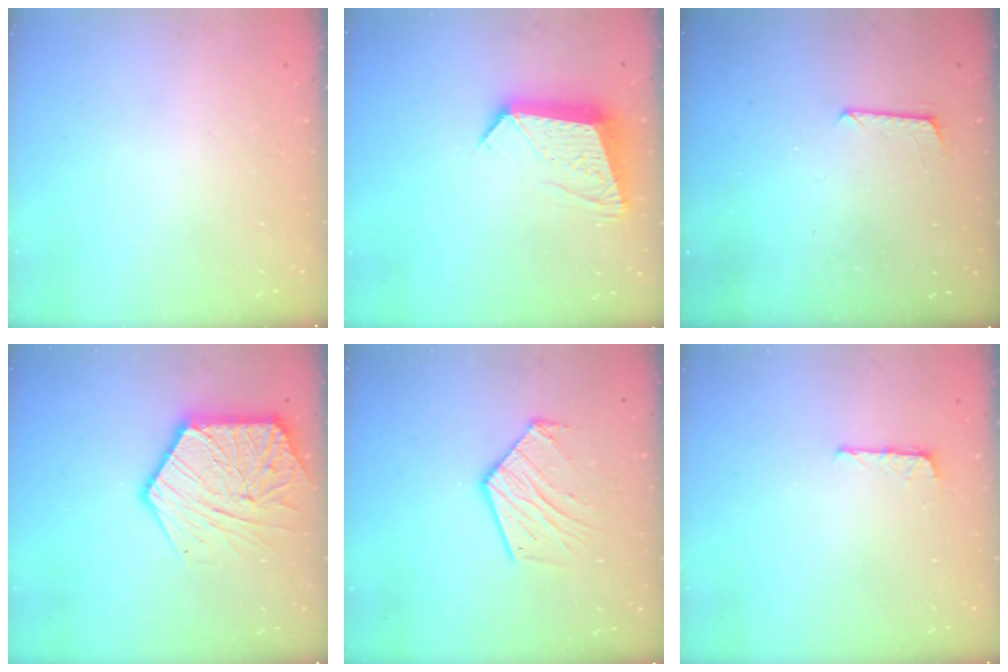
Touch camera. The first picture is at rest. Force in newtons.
{"total": 12.0, "press": 11.9, "slide": 1.1}
{"total": 5.9, "press": 5.9, "slide": 0.4}
{"total": 16.9, "press": 16.9, "slide": 1.3}
{"total": 13.6, "press": 13.6, "slide": 1.1}
{"total": 5.1, "press": 5.1, "slide": 0.3}